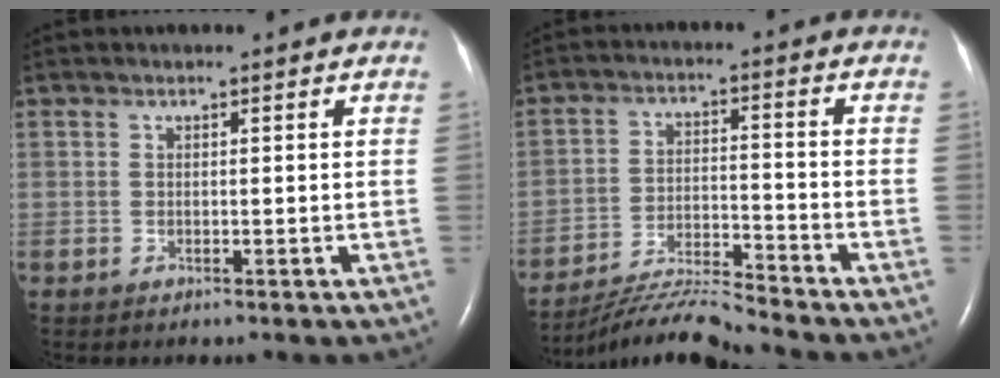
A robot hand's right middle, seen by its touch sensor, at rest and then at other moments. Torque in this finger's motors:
{"motor_torque": [0.94, -1.05, 0.07, 0.07]}